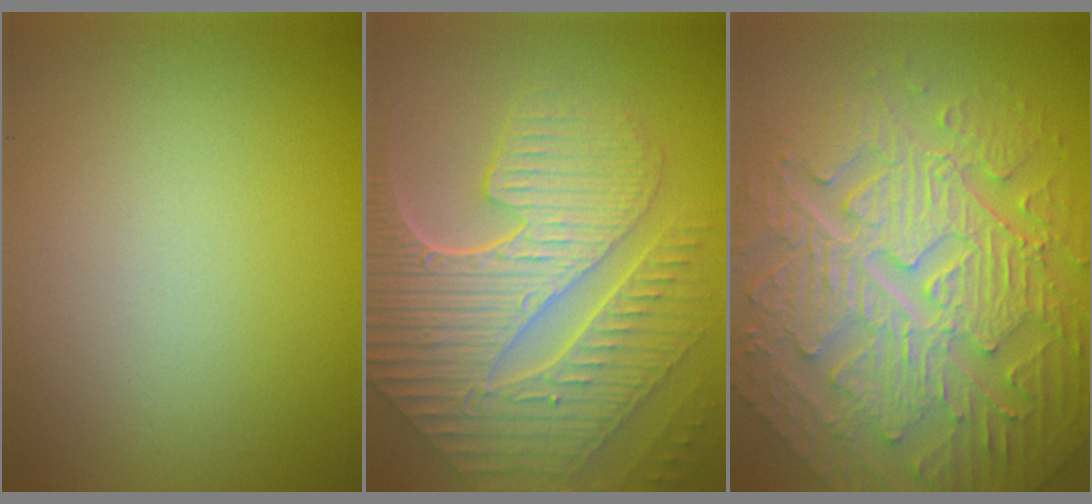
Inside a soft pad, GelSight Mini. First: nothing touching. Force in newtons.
{"total": 10.4, "press": 7.1, "slide": 7.6}
{"total": 10.5, "press": 7.2, "slide": 7.7}